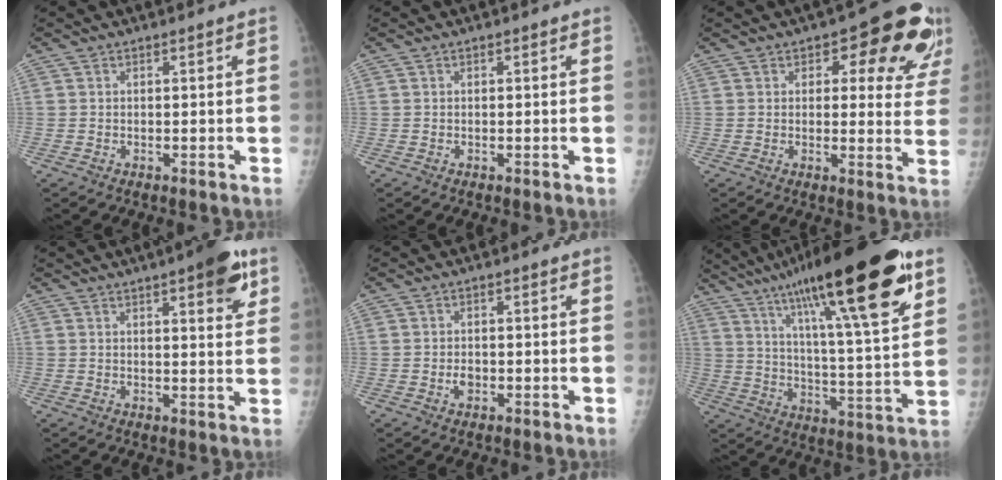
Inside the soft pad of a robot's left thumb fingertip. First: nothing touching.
{"total": 0.0}
{"total": 13.8, "force": [7.2, 6.7, 9.7], "torque": [-0.063, -0.030, 0.076]}
{"total": 9.0, "force": [4.8, 2.6, 7.1], "torque": [-0.075, -0.016, 0.056]}
{"total": 2.1, "force": [-0.6, 1.6, 1.3], "torque": [-0.012, 0.003, -0.009]}
{"total": 28.6, "force": [16.5, 5.0, 22.8], "torque": [-0.357, -0.040, 0.265]}